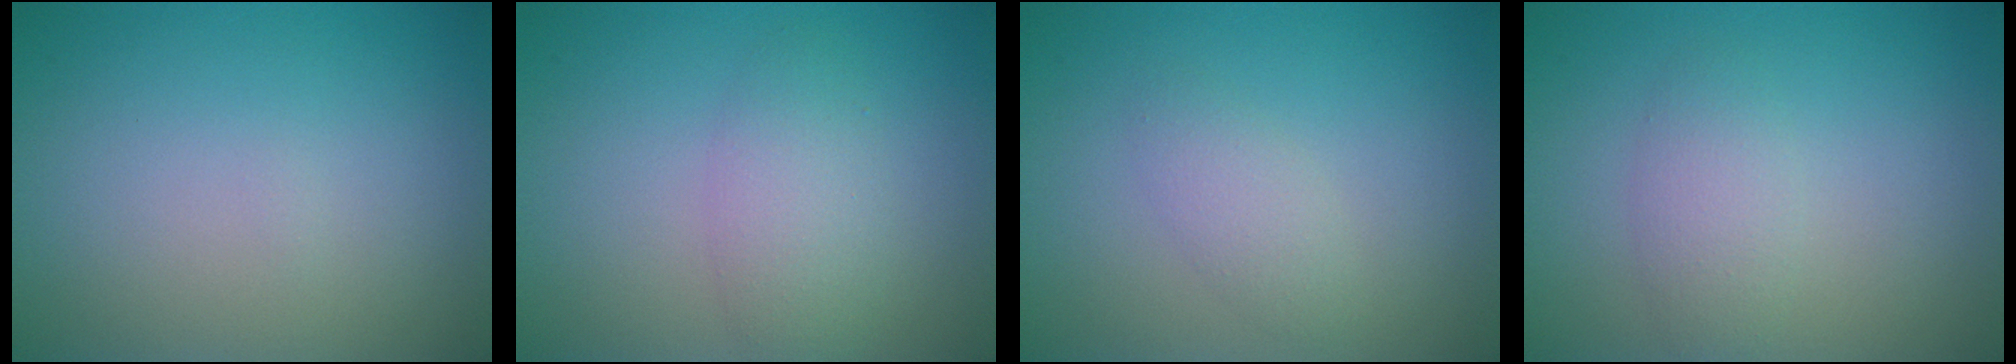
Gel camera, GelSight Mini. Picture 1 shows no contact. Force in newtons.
{"total": 3.0, "press": 3.0, "slide": 0.1}
{"total": 1.7, "press": 1.7, "slide": 0.1}
{"total": 2.1, "press": 2.1, "slide": 0.1}